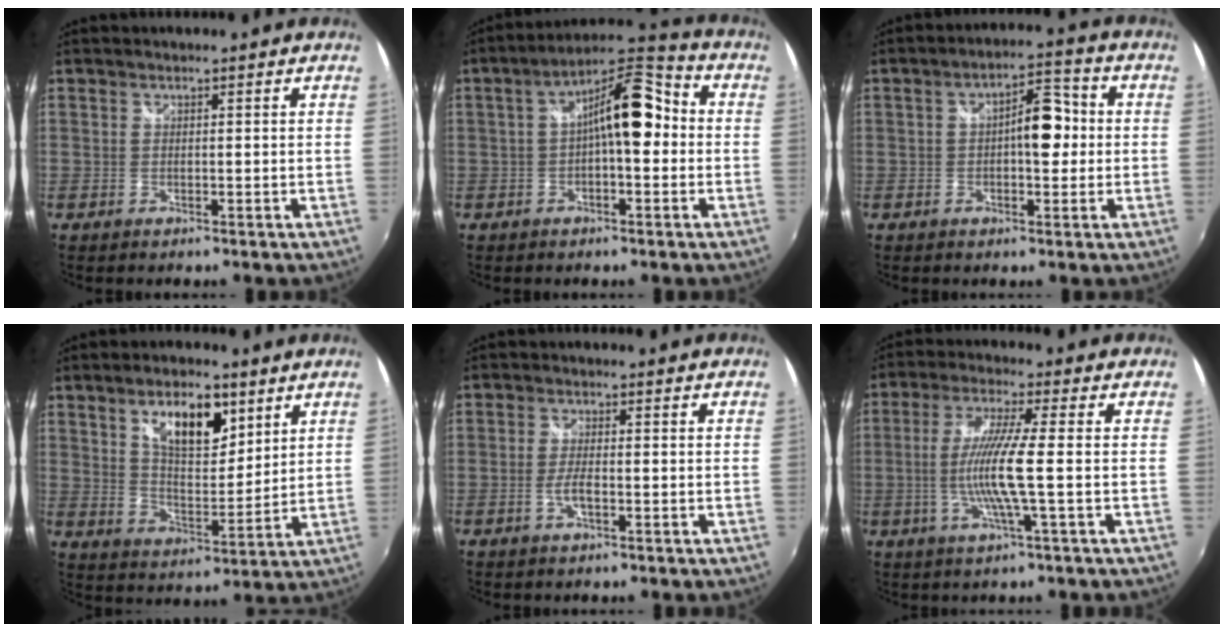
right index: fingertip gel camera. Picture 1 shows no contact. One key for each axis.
{"total": 10.8, "fx": -0.2, "fy": 3.9, "fz": 10.1, "tx": -0.159, "ty": 0.036, "tz": -0.008}
{"total": 7.3, "fx": -0.2, "fy": 3.3, "fz": 6.5, "tx": -0.101, "ty": 0.015, "tz": -0.003}
{"total": 11.2, "fx": 5.8, "fy": 4.9, "fz": 8.2, "tx": -0.129, "ty": 0.003, "tz": 0.103}
{"total": 2.3, "fx": -1.2, "fy": 0.2, "fz": 2.0, "tx": -0.047, "ty": -0.001, "tz": -0.025}
{"total": 8.7, "fx": -1.5, "fy": -1.1, "fz": 8.4, "tx": -0.172, "ty": -0.006, "tz": -0.029}